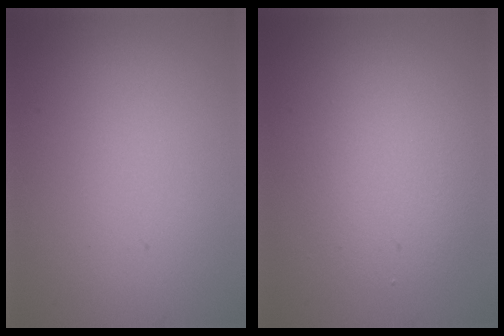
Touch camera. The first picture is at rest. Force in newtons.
{"total": 3.5, "press": 3.5, "slide": 0.1}